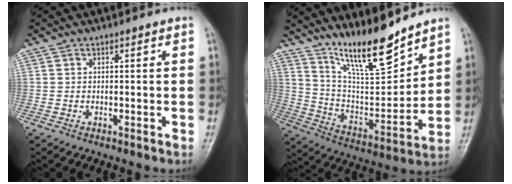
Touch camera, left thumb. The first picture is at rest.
{"total": 15.0, "force": [12.0, 3.0, 8.4], "torque": [-0.118, -0.084, 0.224]}